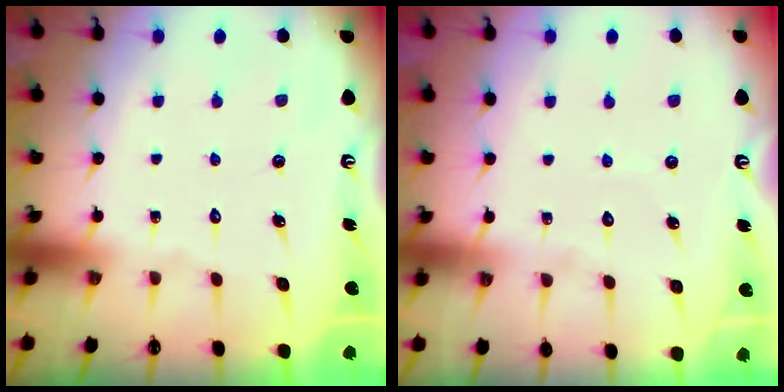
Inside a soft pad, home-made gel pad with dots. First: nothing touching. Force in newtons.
{"total": 2.7, "press": 2.7, "slide": 0.2}